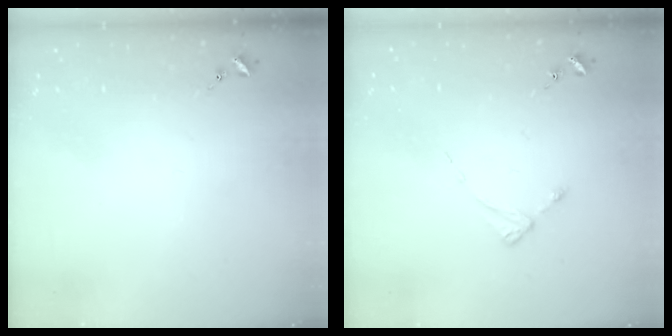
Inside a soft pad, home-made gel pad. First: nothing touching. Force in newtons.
{"total": 2.1, "press": 2.0, "slide": 0.4}